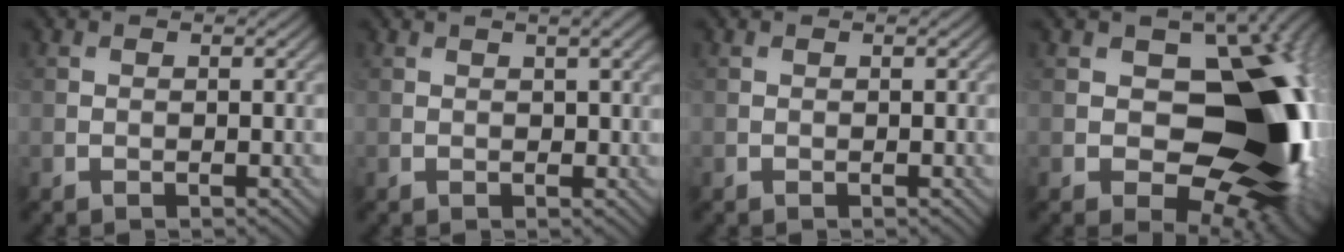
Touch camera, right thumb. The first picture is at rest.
{"total": 2.1, "force": [1.3, 0.7, 1.5], "torque": [-0.025, 0.003, 0.025]}
{"total": 0.0}
{"total": 17.9, "force": [-1.1, 11.8, 13.4], "torque": [-0.129, -0.008, -0.007]}